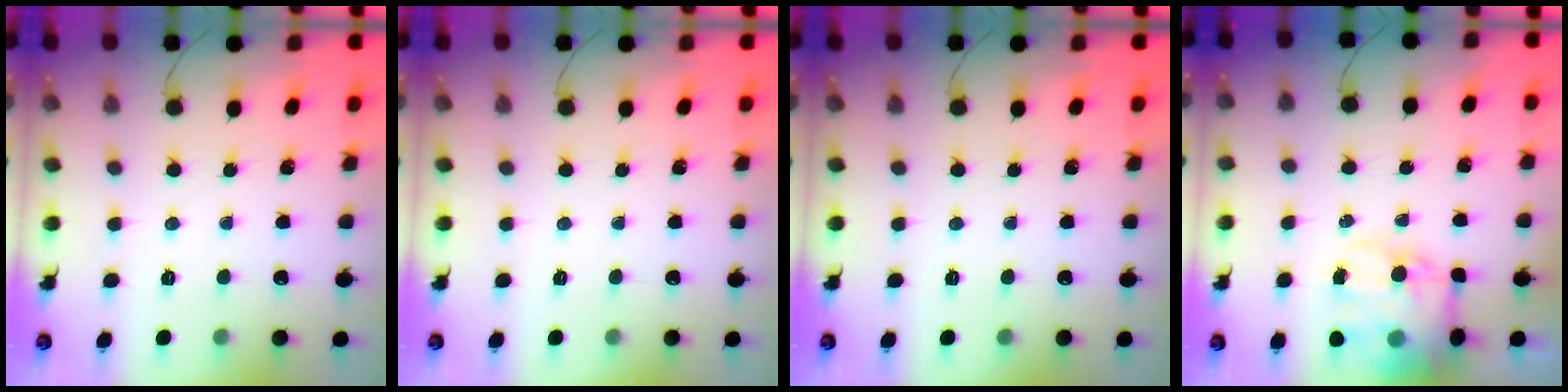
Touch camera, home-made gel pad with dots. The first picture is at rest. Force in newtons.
{"total": 0.0}
{"total": 0.0}
{"total": 14.0, "press": 13.6, "slide": 3.5}